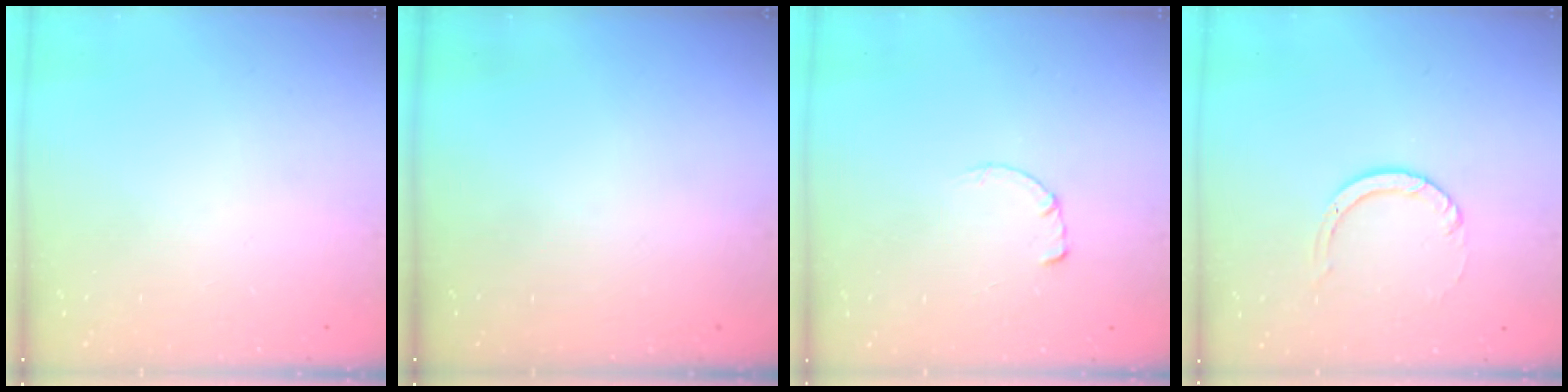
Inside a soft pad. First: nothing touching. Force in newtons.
{"total": 0.0}
{"total": 0.7, "press": 0.6, "slide": 0.2}
{"total": 3.9, "press": 3.9, "slide": 0.4}